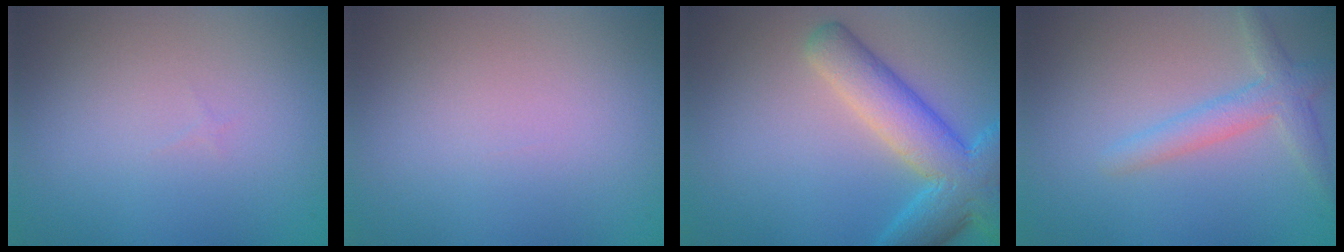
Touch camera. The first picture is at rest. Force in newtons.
{"total": 0.0}
{"total": 7.3, "press": 7.3, "slide": 0.3}
{"total": 2.7, "press": 2.7, "slide": 0.3}